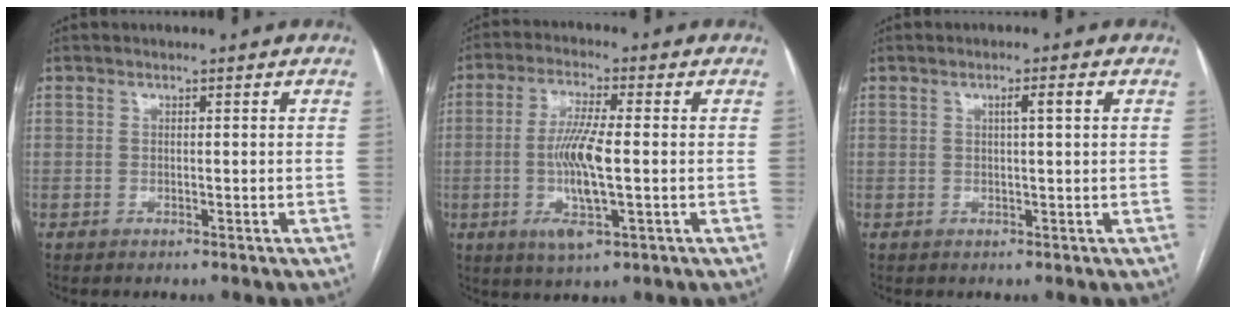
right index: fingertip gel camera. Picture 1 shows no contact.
{"total": 9.2, "force": [-1.4, 1.0, 9.0], "torque": [-0.180, -0.012, -0.027]}
{"total": 2.2, "force": [0.7, -0.1, 2.1], "torque": [-0.038, 0.003, 0.012]}